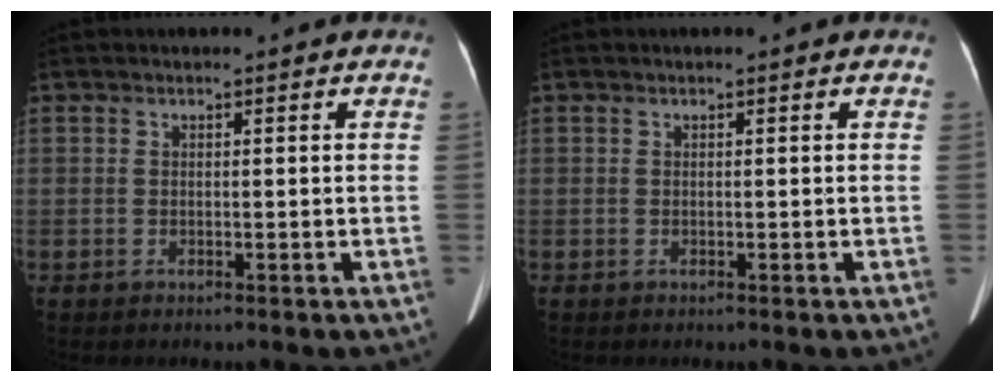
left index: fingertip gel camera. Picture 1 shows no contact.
{"total": 0.0}